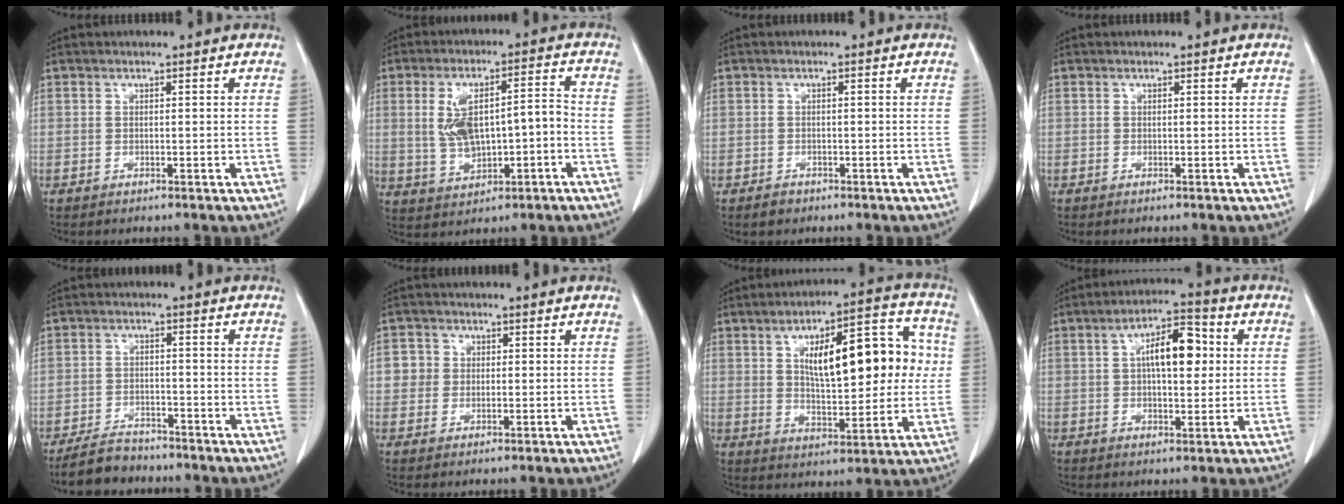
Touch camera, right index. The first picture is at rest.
{"total": 9.9, "force": [-0.7, 4.1, 9.0], "torque": [-0.174, 0.027, 0.001]}
{"total": 1.5, "force": [-0.8, 1.3, 0.0], "torque": [0.004, 0.003, -0.013]}
{"total": 0.0}
{"total": 5.4, "force": [-4.8, 2.2, 0.9], "torque": [-0.019, -0.005, -0.087]}
{"total": 3.5, "force": [0.3, 3.4, 0.6], "torque": [0.002, 0.008, 0.003]}
{"total": 16.8, "force": [3.4, 6.1, 15.2], "torque": [-0.216, 0.034, 0.054]}
{"total": 9.1, "force": [1.7, 3.7, 8.2], "torque": [-0.133, 0.025, 0.023]}